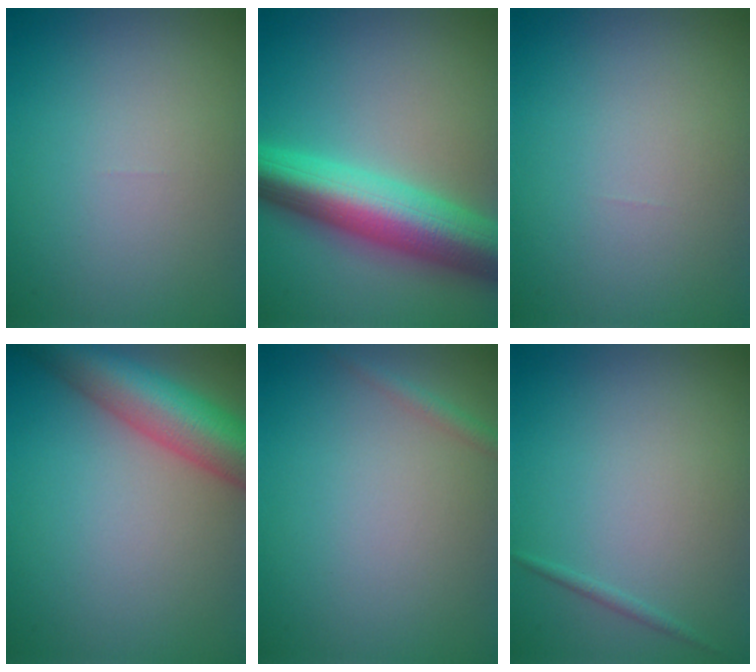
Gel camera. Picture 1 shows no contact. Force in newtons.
{"total": 10.2, "press": 10.2, "slide": 0.4}
{"total": 0.0}
{"total": 8.1, "press": 8.1, "slide": 0.2}
{"total": 1.1, "press": 1.1, "slide": 0.1}
{"total": 0.6, "press": 0.6, "slide": 0.0}